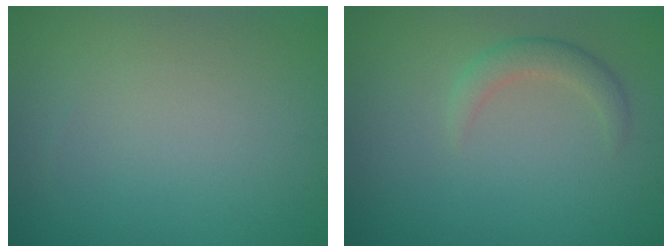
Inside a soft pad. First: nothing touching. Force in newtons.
{"total": 2.0, "press": 2.0, "slide": 0.1}